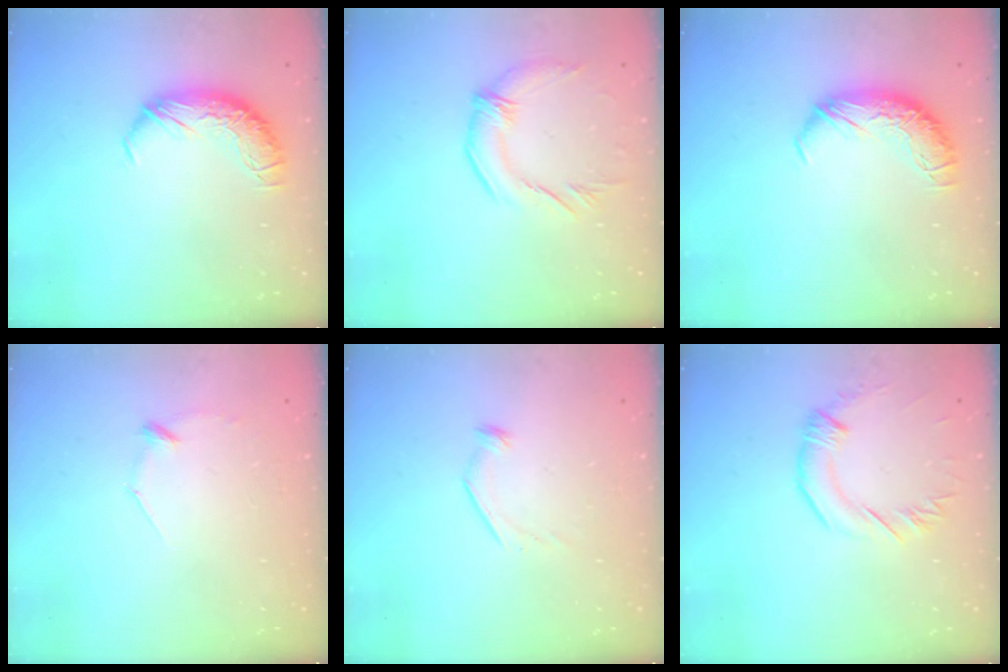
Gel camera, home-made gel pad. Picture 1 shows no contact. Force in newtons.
{"total": 1.7, "press": 1.2, "slide": 1.2}
{"total": 0.0}
{"total": 7.7, "press": 7.7, "slide": 0.6}
{"total": 6.5, "press": 6.4, "slide": 0.9}
{"total": 1.0, "press": 1.0, "slide": 0.4}